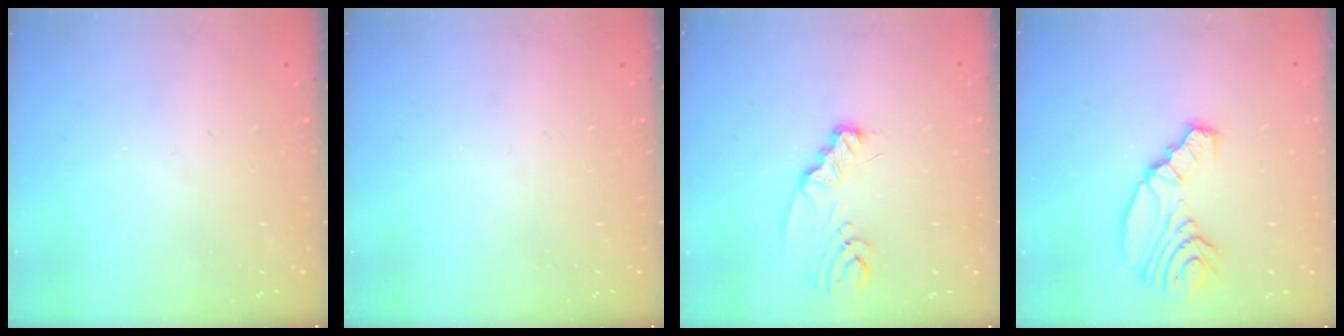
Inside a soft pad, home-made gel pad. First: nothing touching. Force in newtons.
{"total": 0.0}
{"total": 4.3, "press": 4.3, "slide": 0.4}
{"total": 12.4, "press": 11.6, "slide": 4.3}